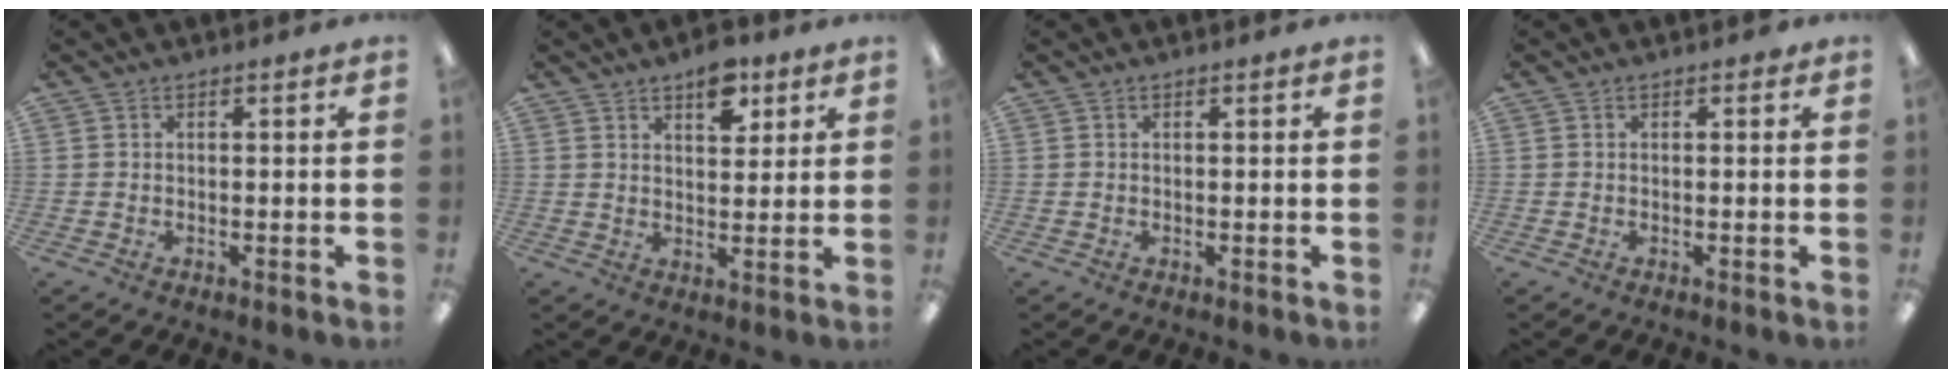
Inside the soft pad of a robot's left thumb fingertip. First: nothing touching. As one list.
[{"total": 7.9, "force": [5.1, 3.9, 4.5], "torque": [-0.044, -0.028, 0.083]}, {"total": 0.0}, {"total": 0.5, "force": [0.3, 0.3, 0.3], "torque": [-0.007, 0.003, 0.004]}]